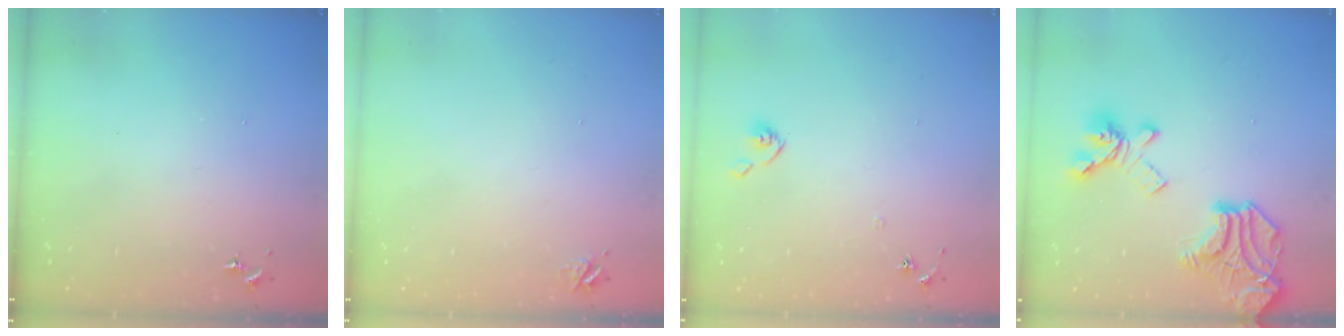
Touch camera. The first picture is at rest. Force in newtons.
{"total": 3.7, "press": 3.6, "slide": 0.5}
{"total": 6.1, "press": 6.1, "slide": 0.5}
{"total": 21.3, "press": 21.2, "slide": 1.6}